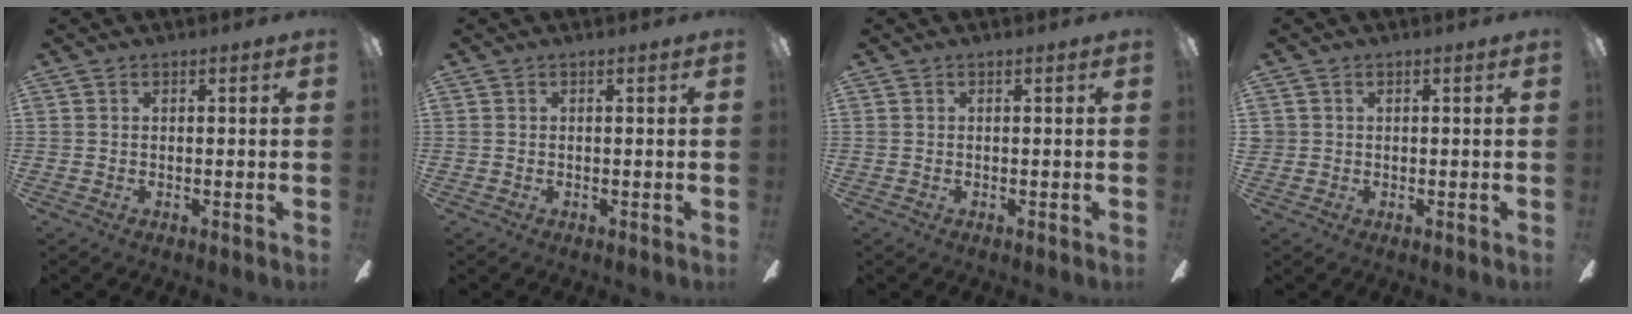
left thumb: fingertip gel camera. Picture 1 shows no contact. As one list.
[{"total": 0.0}, {"total": 0.0}, {"total": 1.3, "force": [0.3, 1.3, 0.1], "torque": [-0.003, 0.004, 0.003]}]